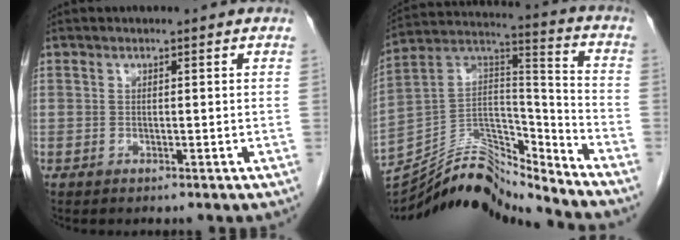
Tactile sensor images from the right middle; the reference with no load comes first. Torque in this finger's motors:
{"motor_torque": [-0.39, -0.28, -0.11, -0.01]}